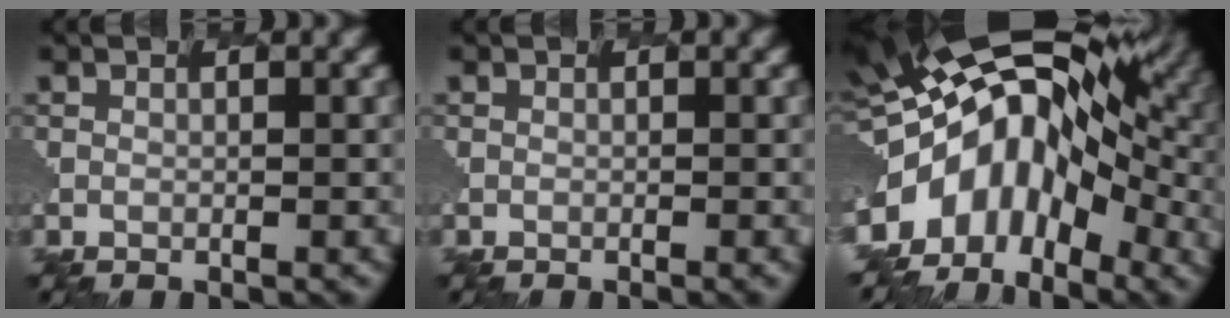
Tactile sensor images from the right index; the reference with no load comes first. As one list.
[{"total": 0.7, "force": [-0.3, 0.1, 0.6], "torque": [-0.005, 0.010, -0.009]}, {"total": 12.6, "force": [-1.5, 8.3, 9.3], "torque": [-0.175, 0.013, -0.047]}]